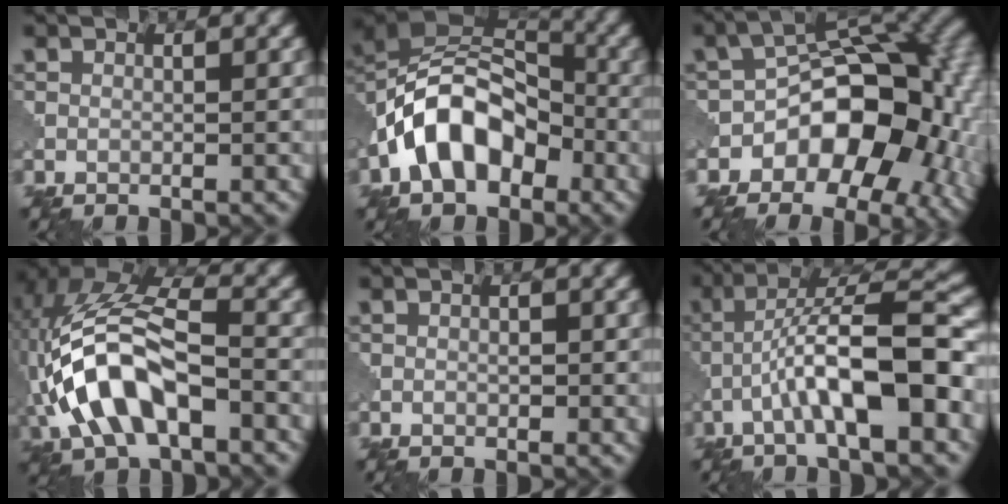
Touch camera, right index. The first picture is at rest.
{"total": 9.9, "force": [-3.3, 6.4, 6.8], "torque": [-0.115, 0.018, -0.076]}
{"total": 13.9, "force": [-3.5, 8.9, 10.1], "torque": [-0.110, -0.002, -0.057]}
{"total": 11.0, "force": [-3.0, 5.6, 8.9], "torque": [-0.187, 0.014, -0.062]}
{"total": 0.8, "force": [0.0, 0.4, 0.7], "torque": [-0.009, 0.002, -0.001]}
{"total": 9.1, "force": [-2.6, 1.9, 8.5], "torque": [-0.136, 0.022, -0.043]}